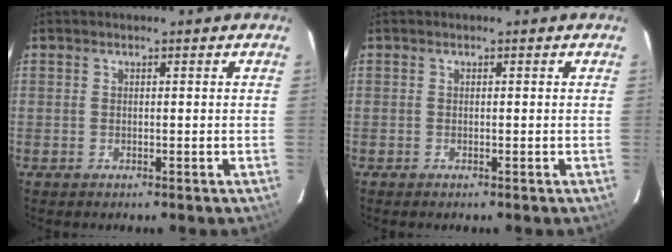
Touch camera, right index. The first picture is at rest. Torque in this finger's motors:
{"motor_torque": [-0.07, -0.04, 0.04, 0.01]}